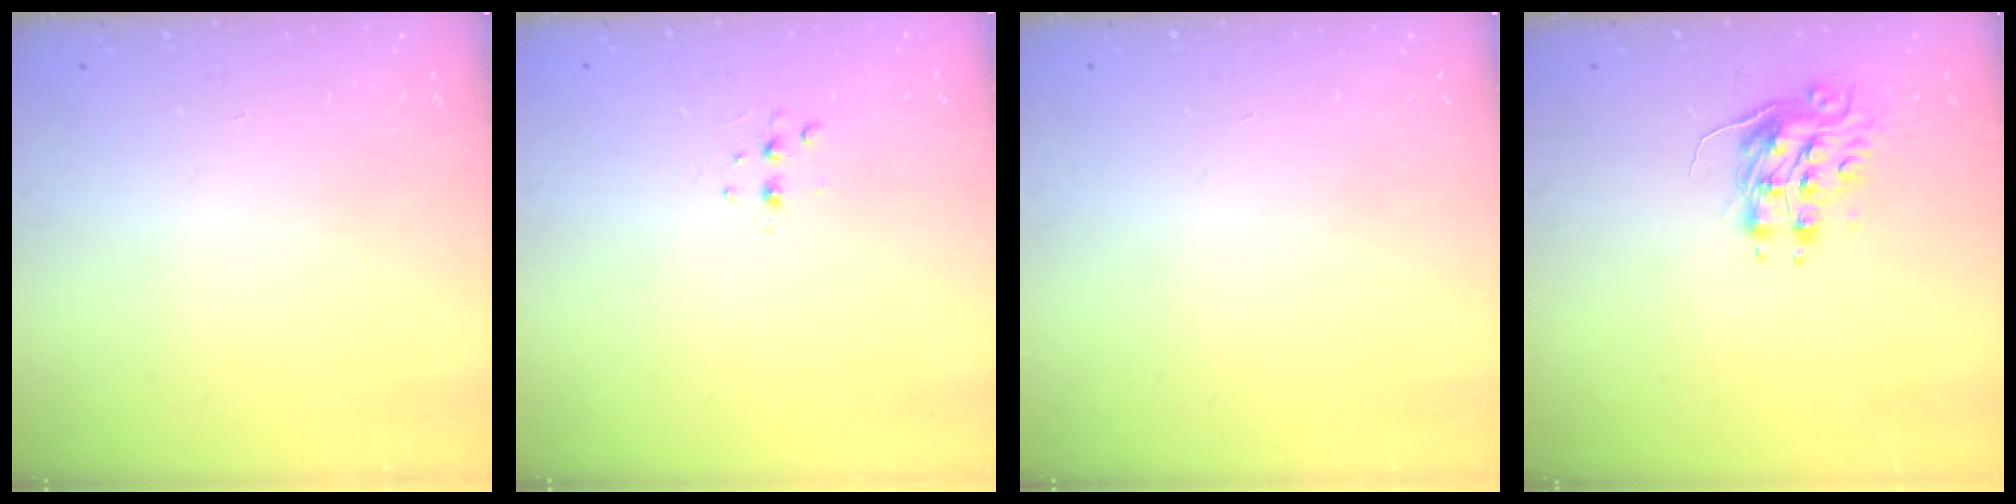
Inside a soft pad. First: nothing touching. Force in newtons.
{"total": 3.5, "press": 3.4, "slide": 0.5}
{"total": 0.0}
{"total": 8.2, "press": 8.2, "slide": 0.1}